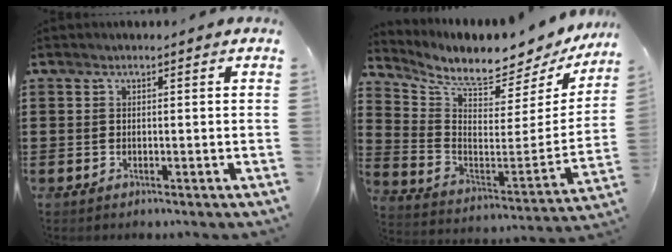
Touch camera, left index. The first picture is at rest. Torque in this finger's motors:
{"motor_torque": [2.14, 0.00, 0.19, 0.10]}